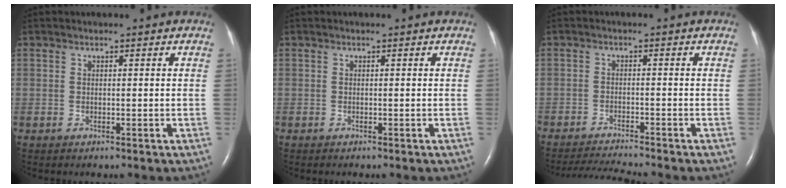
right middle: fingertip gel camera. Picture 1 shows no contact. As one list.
[{"total": 0.0}, {"total": 5.8, "force": [-5.5, -1.1, 1.4], "torque": [-0.025, -0.019, -0.094]}]